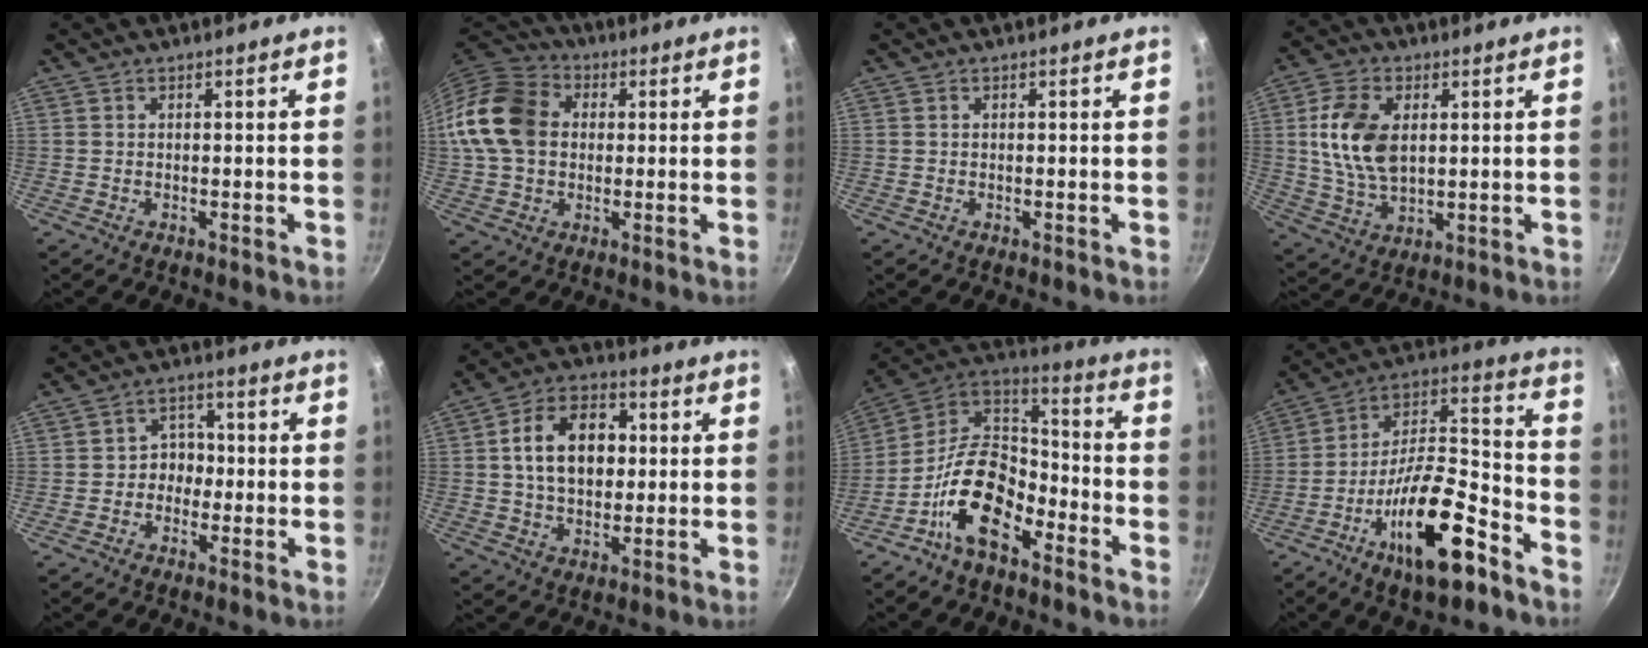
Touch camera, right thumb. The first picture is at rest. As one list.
[{"total": 14.9, "force": [1.4, 11.6, 9.3], "torque": [-0.162, 0.026, 0.011]}, {"total": 0.0}, {"total": 12.6, "force": [2.3, 7.8, 9.7], "torque": [-0.174, -0.007, 0.046]}, {"total": 4.6, "force": [-0.9, 3.9, 2.1], "torque": [0.009, 0.018, -0.023]}, {"total": 14.0, "force": [1.9, 9.8, 9.9], "torque": [-0.130, 0.017, 0.021]}, {"total": 16.3, "force": [-8.5, 9.0, 10.6], "torque": [-0.166, 0.079, -0.178]}, {"total": 21.3, "force": [-11.4, 7.6, 16.3], "torque": [-0.241, 0.073, -0.193]}]